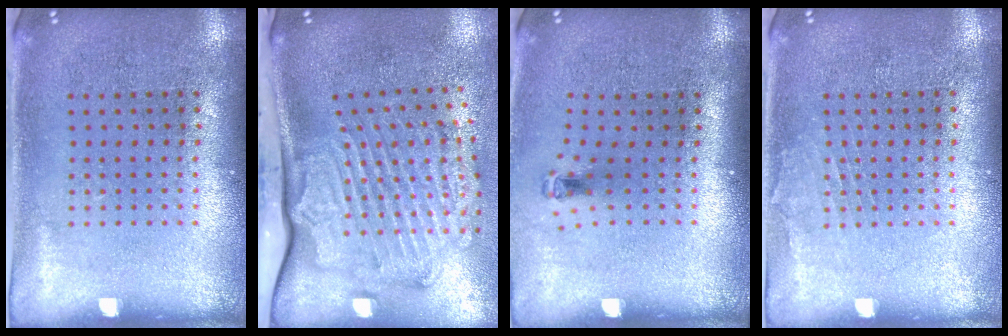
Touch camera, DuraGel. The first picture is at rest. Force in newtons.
{"total": 2.6, "press": 2.2, "slide": 1.4}
{"total": 0.8, "press": 0.4, "slide": 0.7}
{"total": 0.7, "press": 0.7, "slide": 0.1}